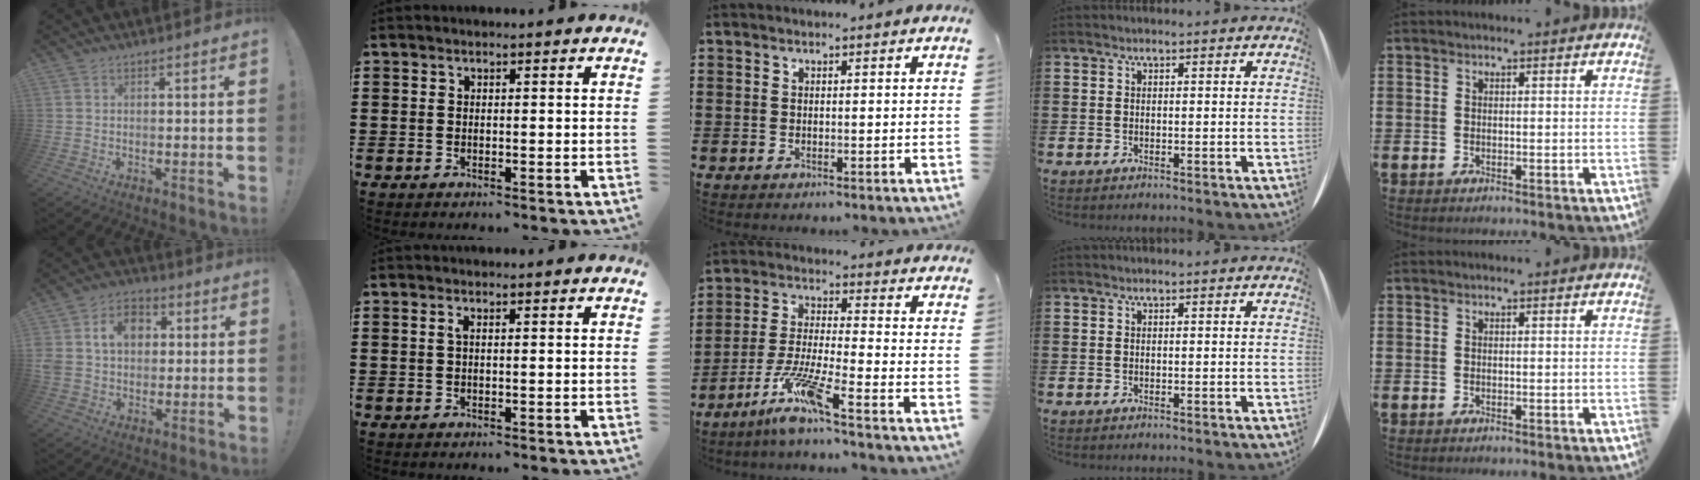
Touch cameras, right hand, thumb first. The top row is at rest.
{"thumb": {"total": 11.6, "force": [2.9, 9.2, 6.4], "torque": [-0.097, 0.004, 0.060]}, "index": {"total": 0.8, "force": [0.0, 0.1, 0.8], "torque": [-0.015, -0.003, 0.000]}, "middle": {"total": 8.1, "force": [-5.9, 0.4, 5.5], "torque": [-0.114, -0.009, -0.114]}}